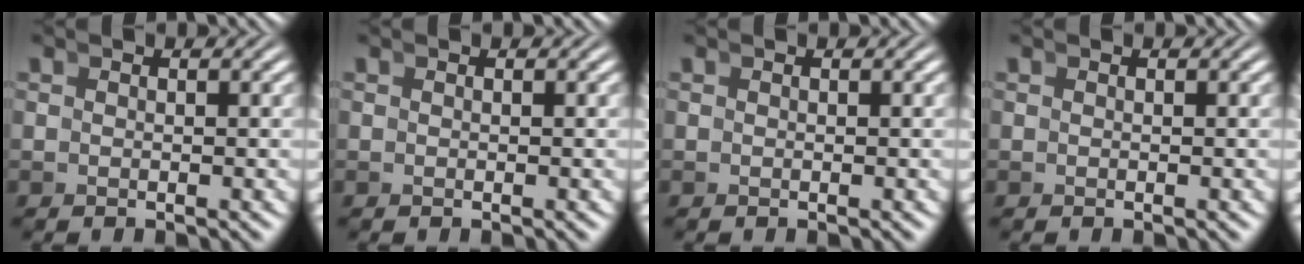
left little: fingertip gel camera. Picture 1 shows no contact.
{"total": 0.0}
{"total": 0.0}
{"total": 0.0}